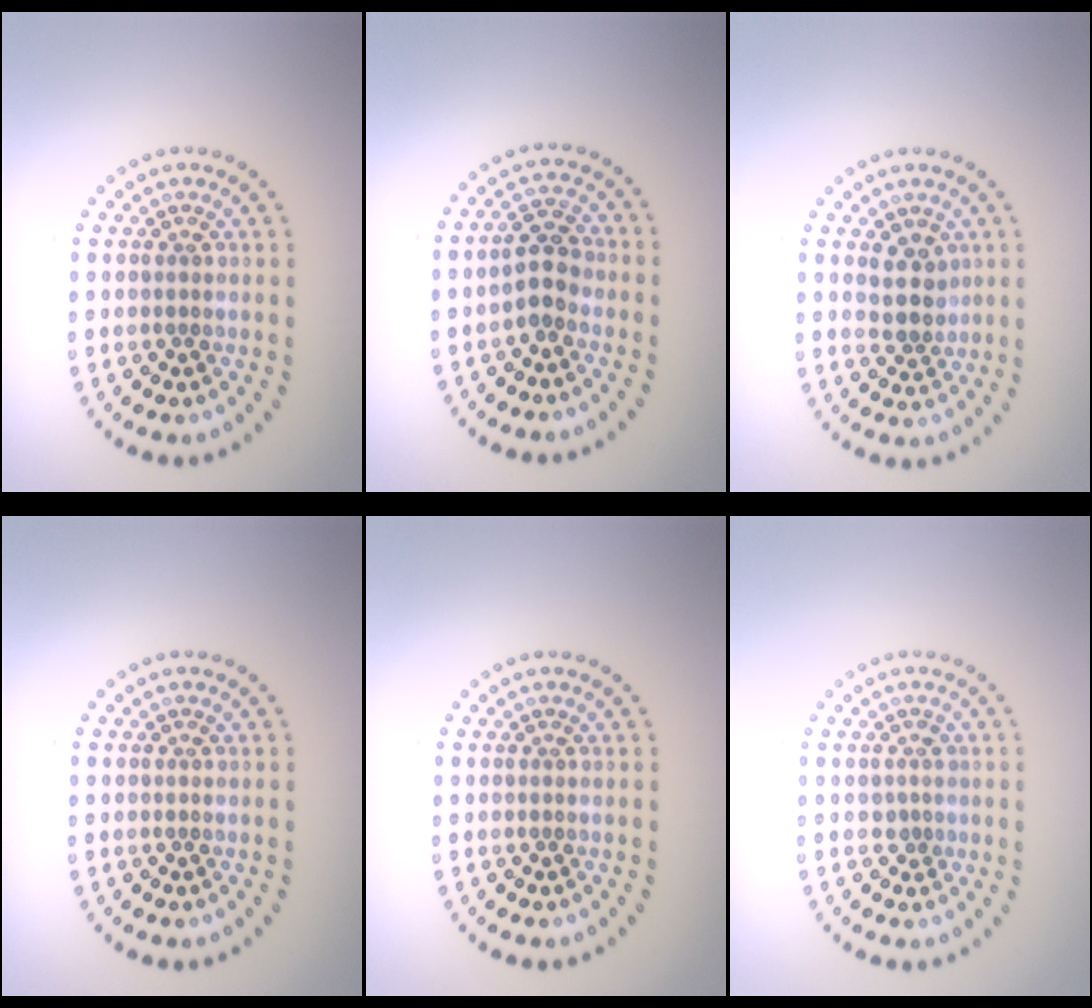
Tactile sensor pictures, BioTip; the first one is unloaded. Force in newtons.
{"total": 2.8, "press": 2.7, "slide": 0.8}
{"total": 2.5, "press": 2.3, "slide": 1.0}
{"total": 0.0}
{"total": 0.0}
{"total": 1.0, "press": 0.8, "slide": 0.6}